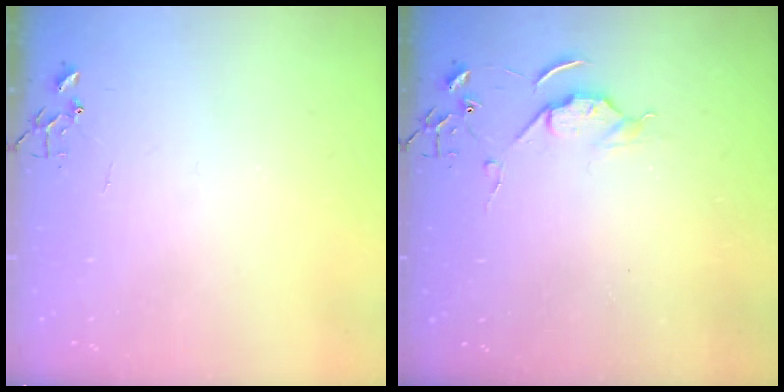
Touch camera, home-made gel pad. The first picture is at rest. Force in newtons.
{"total": 5.2, "press": 5.2, "slide": 0.7}